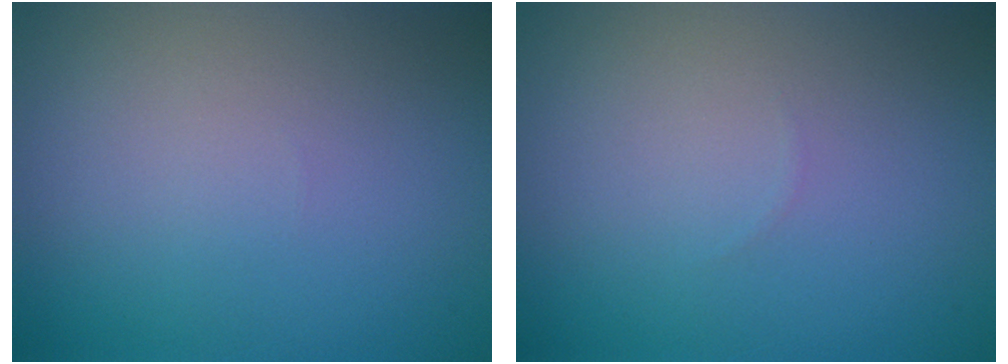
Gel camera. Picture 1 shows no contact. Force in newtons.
{"total": 0.0}